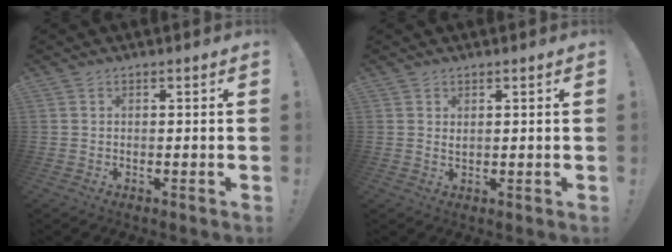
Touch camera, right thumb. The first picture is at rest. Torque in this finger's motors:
{"motor_torque": [-0.22, 0.19, -0.06, 0.34, 0.03]}